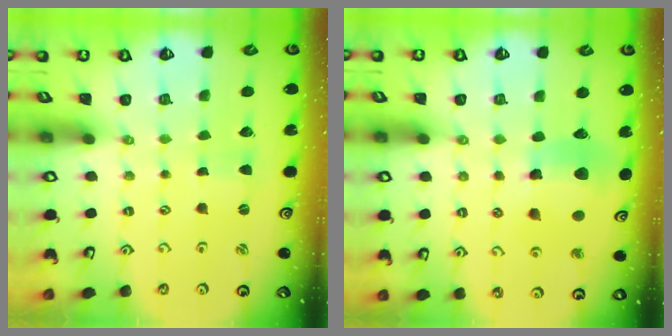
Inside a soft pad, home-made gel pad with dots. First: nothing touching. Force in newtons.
{"total": 11.5, "press": 11.4, "slide": 1.3}